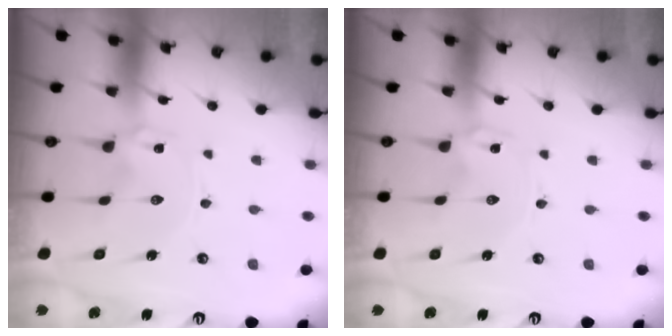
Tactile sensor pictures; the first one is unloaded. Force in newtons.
{"total": 0.0}